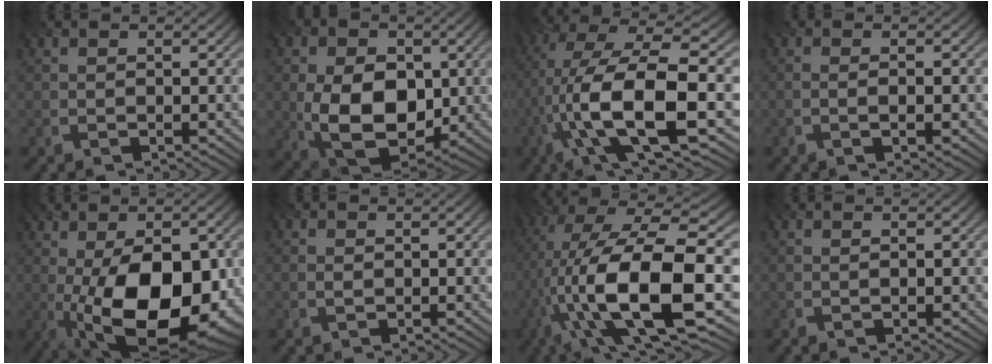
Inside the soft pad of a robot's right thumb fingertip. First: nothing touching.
{"total": 13.0, "force": [-1.7, 8.8, 9.5], "torque": [-0.181, -0.020, -0.031]}
{"total": 14.8, "force": [-4.7, 4.4, 13.3], "torque": [-0.267, -0.002, -0.088]}
{"total": 1.7, "force": [-1.3, -0.3, 1.1], "torque": [-0.011, -0.003, -0.033]}
{"total": 18.1, "force": [-4.8, 8.7, 15.2], "torque": [-0.237, -0.042, -0.060]}
{"total": 0.7, "force": [-0.3, 0.5, 0.3], "torque": [-0.003, -0.003, -0.009]}
{"total": 17.4, "force": [-4.7, 5.5, 15.9], "torque": [-0.311, 0.000, -0.073]}
{"total": 0.0}